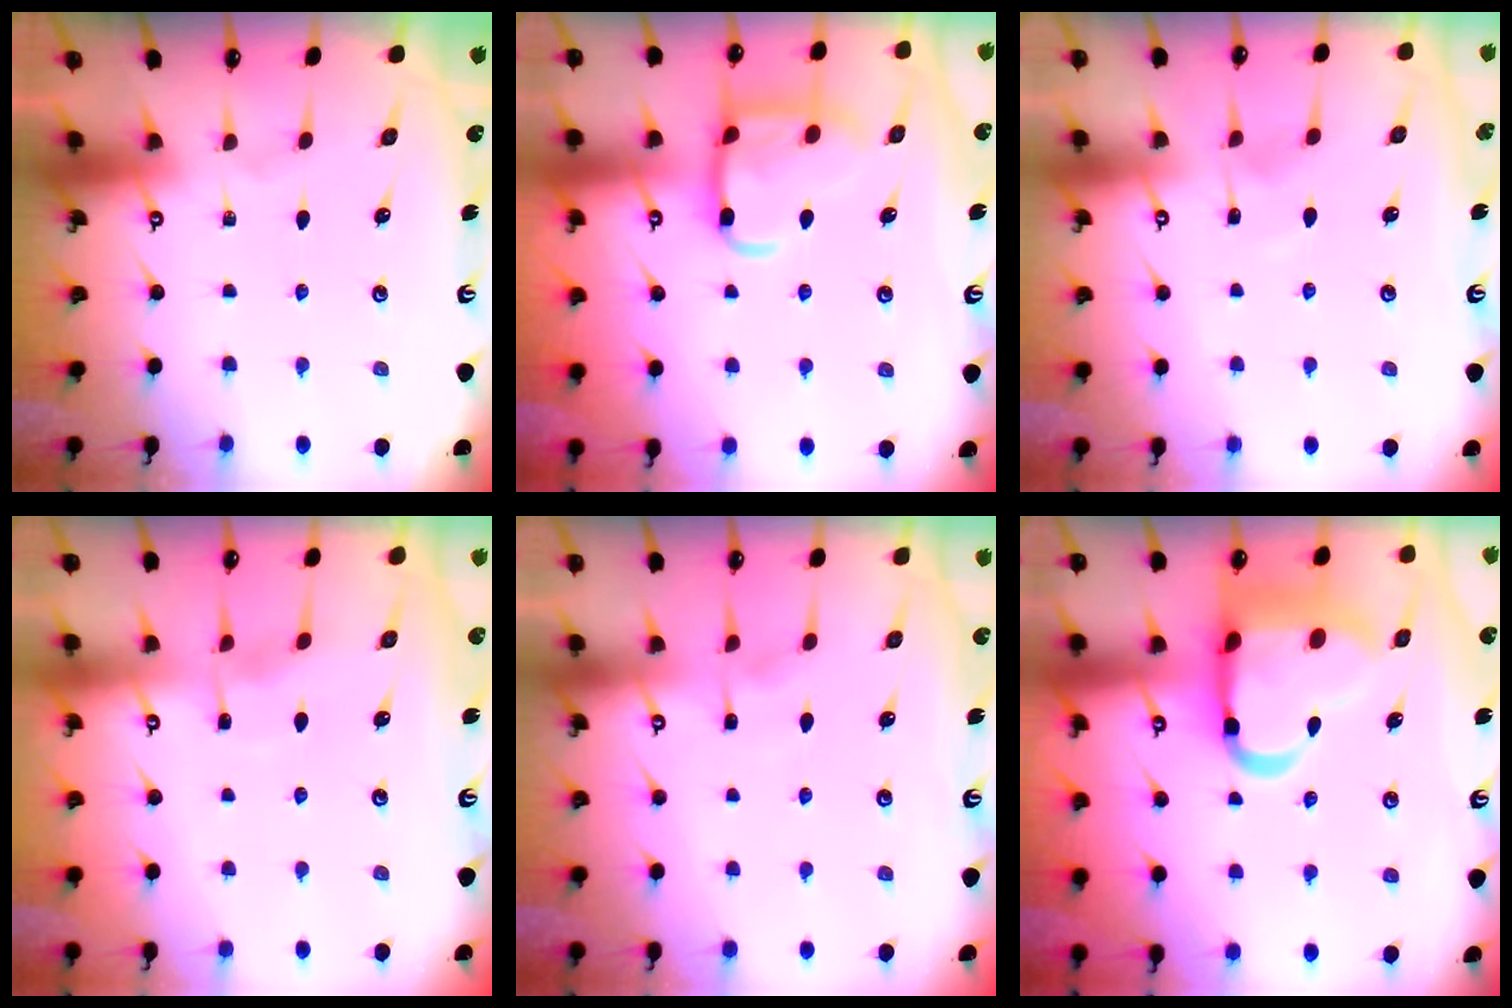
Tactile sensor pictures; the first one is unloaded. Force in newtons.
{"total": 14.1, "press": 14.1, "slide": 1.5}
{"total": 3.9, "press": 3.9, "slide": 0.5}
{"total": 4.6, "press": 4.6, "slide": 0.3}
{"total": 1.7, "press": 1.7, "slide": 0.4}
{"total": 17.5, "press": 17.4, "slide": 2.0}